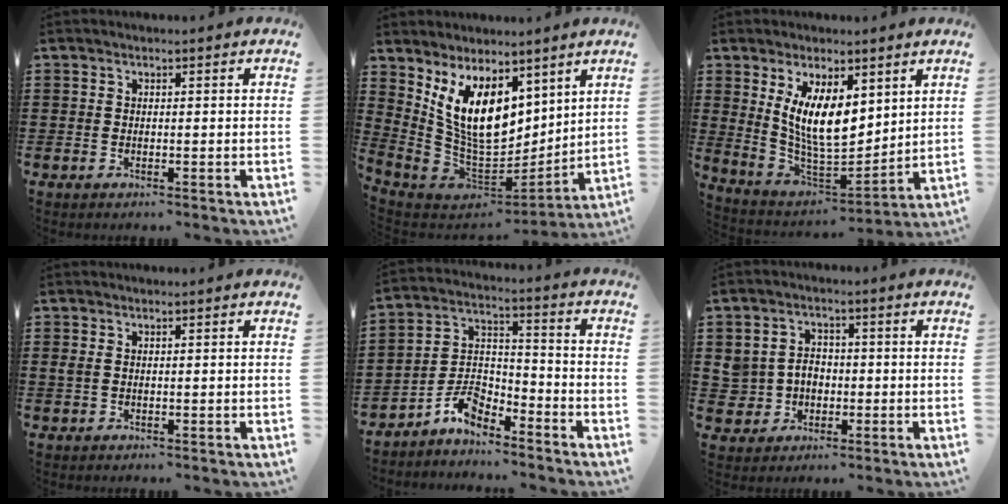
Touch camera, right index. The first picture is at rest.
{"total": 12.3, "force": [4.8, 7.1, 8.8], "torque": [-0.189, -0.022, 0.093]}
{"total": 9.5, "force": [3.6, 4.5, 7.5], "torque": [-0.151, -0.014, 0.067]}
{"total": 0.9, "force": [0.2, 0.5, 0.7], "torque": [-0.016, 0.004, 0.003]}
{"total": 6.3, "force": [-5.4, 2.4, 2.2], "torque": [-0.053, 0.007, -0.109]}
{"total": 4.4, "force": [-0.5, 4.1, 1.3], "torque": [-0.049, 0.011, -0.014]}